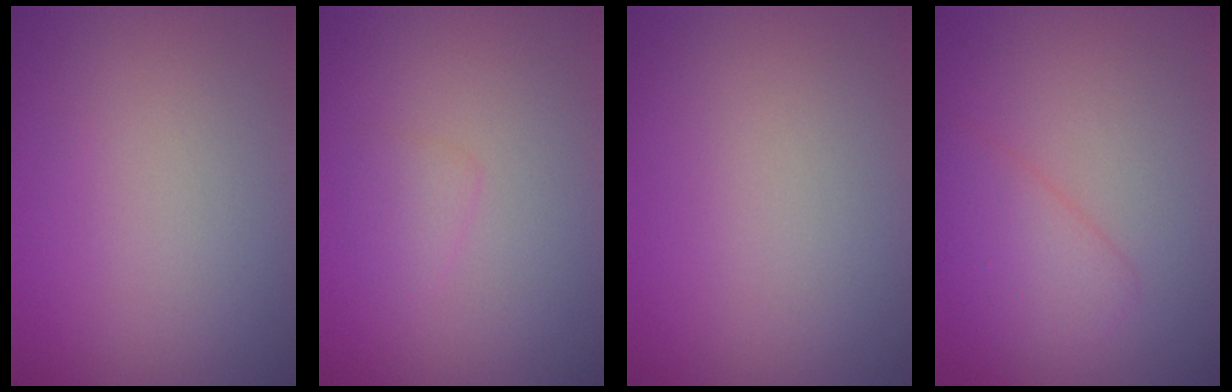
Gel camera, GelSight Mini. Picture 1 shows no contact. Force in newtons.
{"total": 1.1, "press": 1.1, "slide": 0.0}
{"total": 0.0}
{"total": 3.0, "press": 3.0, "slide": 0.2}